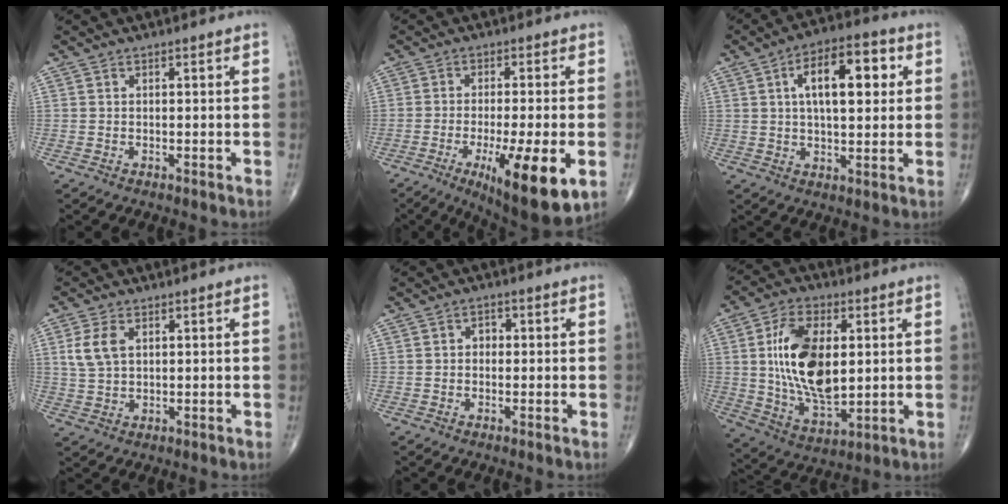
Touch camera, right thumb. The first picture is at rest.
{"total": 15.5, "force": [-5.4, 3.5, 14.1], "torque": [-0.201, -0.014, -0.072]}
{"total": 13.7, "force": [3.5, 6.2, 11.6], "torque": [-0.162, 0.012, 0.051]}
{"total": 5.6, "force": [1.6, 3.4, 4.1], "torque": [-0.087, 0.002, 0.036]}
{"total": 2.0, "force": [0.0, 1.6, 1.2], "torque": [-0.007, 0.009, -0.005]}
{"total": 18.0, "force": [2.4, 9.6, 15.0], "torque": [-0.260, -0.014, 0.050]}